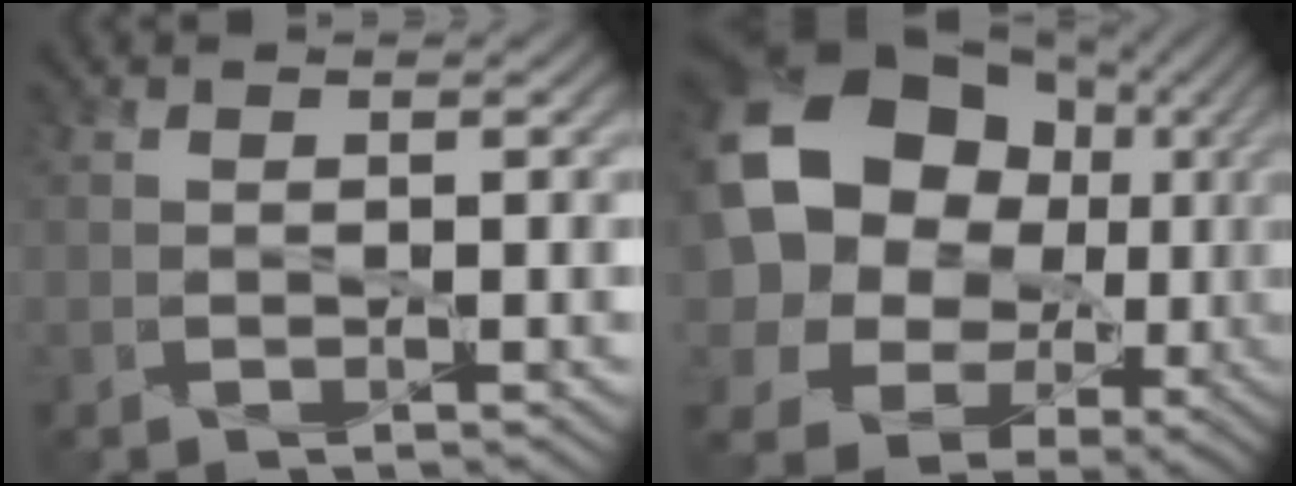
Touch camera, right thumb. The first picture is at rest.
{"total": 19.2, "force": [3.6, 16.6, 9.1], "torque": [-0.259, 0.009, 0.068]}